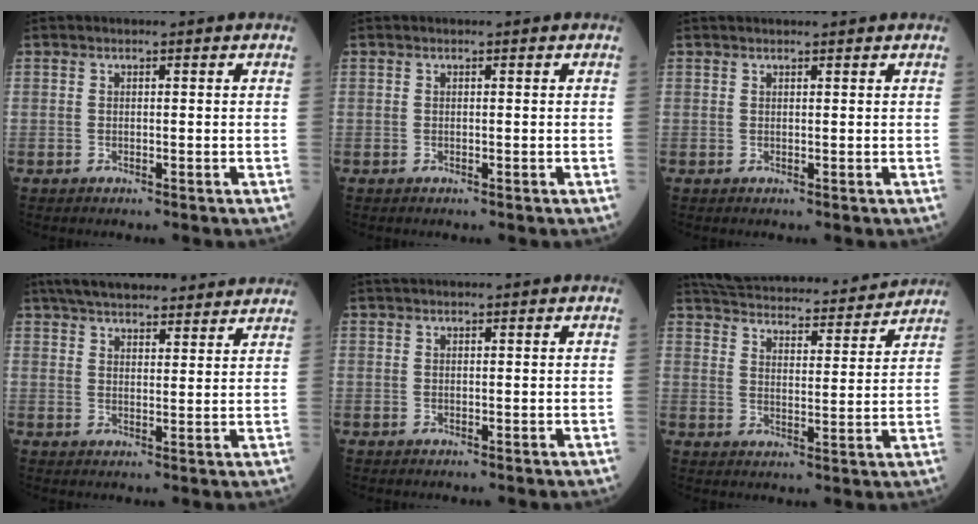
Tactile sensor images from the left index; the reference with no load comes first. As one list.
[{"total": 0.0}, {"total": 3.2, "force": [3.0, 0.2, 1.1], "torque": [-0.008, 0.027, 0.041]}, {"total": 17.9, "force": [15.8, 4.0, 7.4], "torque": [-0.113, 0.041, 0.222]}, {"total": 2.3, "force": [2.1, 0.3, 1.0], "torque": [-0.014, 0.029, 0.035]}, {"total": 18.6, "force": [17.4, 3.3, 5.7], "torque": [-0.091, 0.012, 0.241]}]